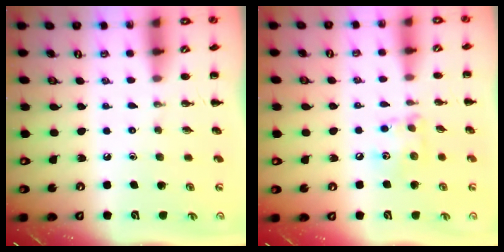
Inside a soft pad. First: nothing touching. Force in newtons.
{"total": 8.1, "press": 8.1, "slide": 0.4}